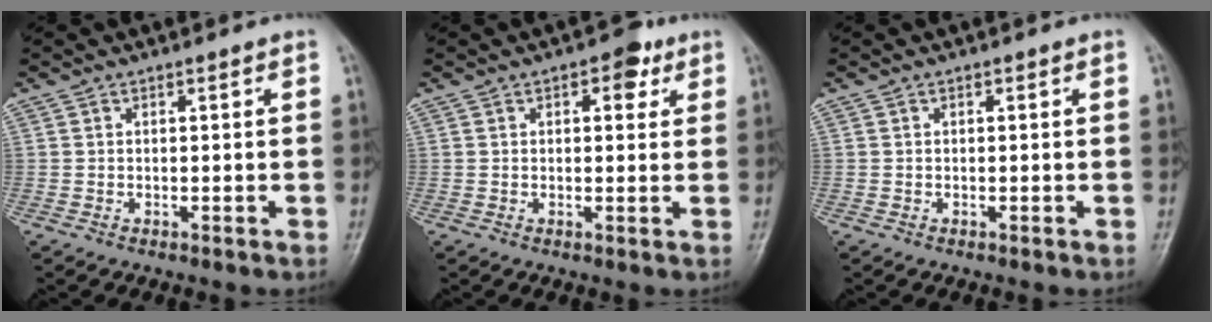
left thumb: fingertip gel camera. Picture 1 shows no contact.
{"total": 4.5, "force": [2.2, 2.5, 3.1], "torque": [-0.018, -0.002, 0.020]}
{"total": 0.0}